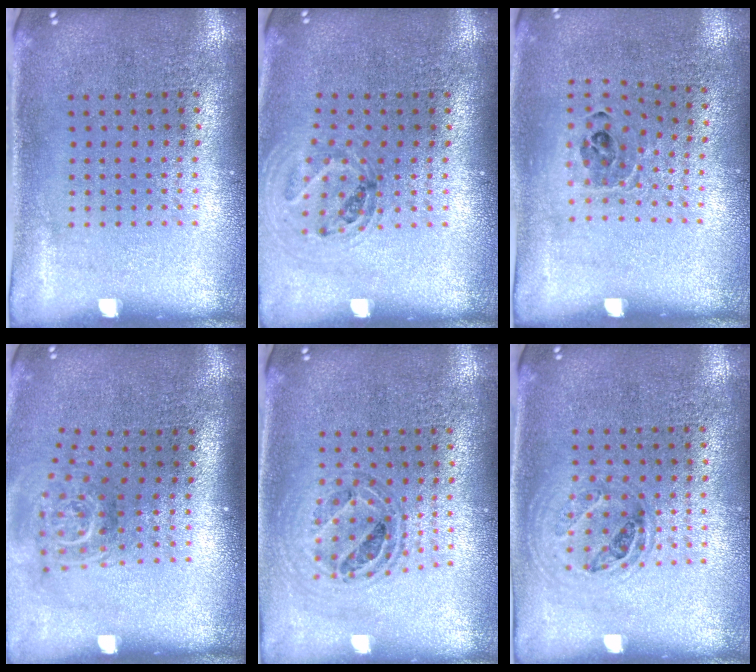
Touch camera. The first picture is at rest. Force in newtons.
{"total": 1.0, "press": 1.0, "slide": 0.1}
{"total": 0.9, "press": 0.8, "slide": 0.3}
{"total": 1.8, "press": 1.3, "slide": 1.3}
{"total": 0.8, "press": 0.8, "slide": 0.0}
{"total": 1.1, "press": 0.9, "slide": 0.5}